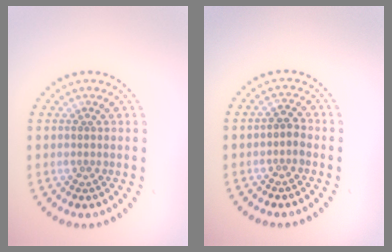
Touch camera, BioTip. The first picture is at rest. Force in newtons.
{"total": 1.1, "press": 1.0, "slide": 0.6}